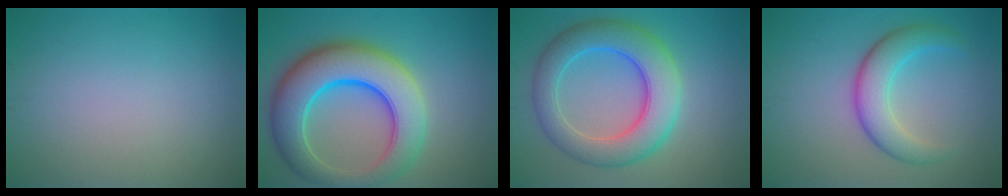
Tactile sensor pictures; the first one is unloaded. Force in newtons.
{"total": 10.5, "press": 10.5, "slide": 0.2}
{"total": 7.7, "press": 7.7, "slide": 0.1}
{"total": 3.8, "press": 3.8, "slide": 0.0}